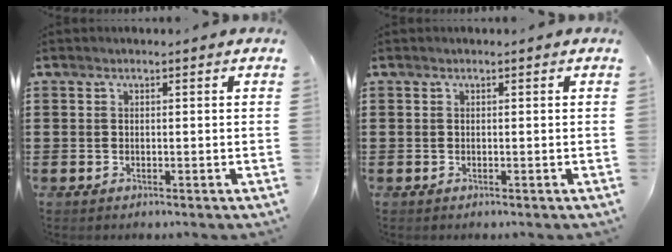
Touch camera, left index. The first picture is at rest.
{"total": 0.0}